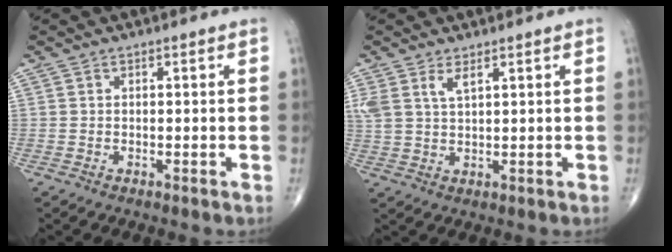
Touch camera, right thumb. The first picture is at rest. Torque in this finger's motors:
{"motor_torque": [0.04, 0.07, 0.53, 0.33, 0.03]}